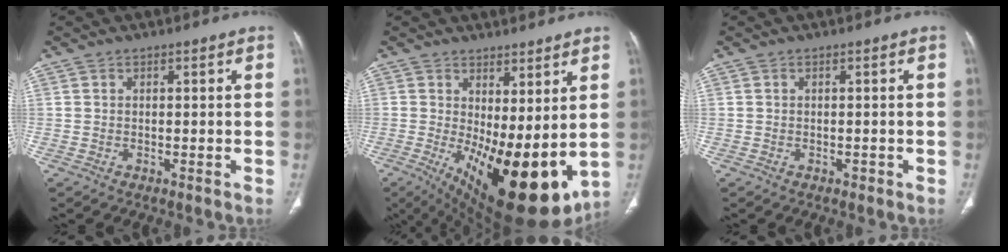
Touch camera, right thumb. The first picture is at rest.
{"total": 19.3, "force": [-0.6, 7.6, 17.7], "torque": [-0.266, -0.040, 0.019]}
{"total": 0.5, "force": [-0.3, 0.4, 0.3], "torque": [-0.002, 0.001, -0.003]}